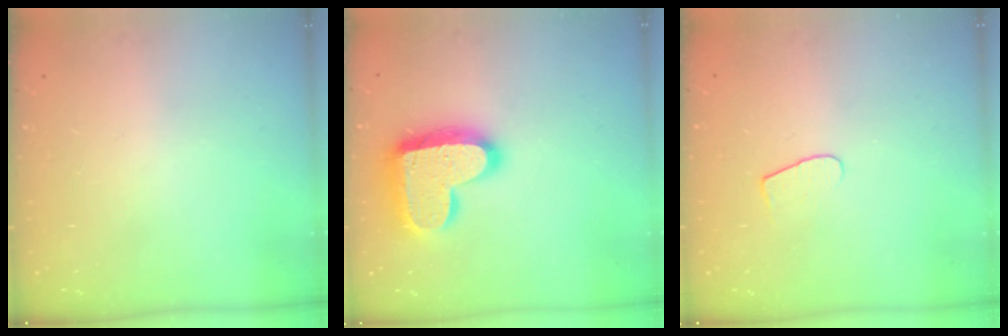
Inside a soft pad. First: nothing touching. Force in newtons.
{"total": 20.5, "press": 20.4, "slide": 1.5}
{"total": 5.9, "press": 5.9, "slide": 0.6}